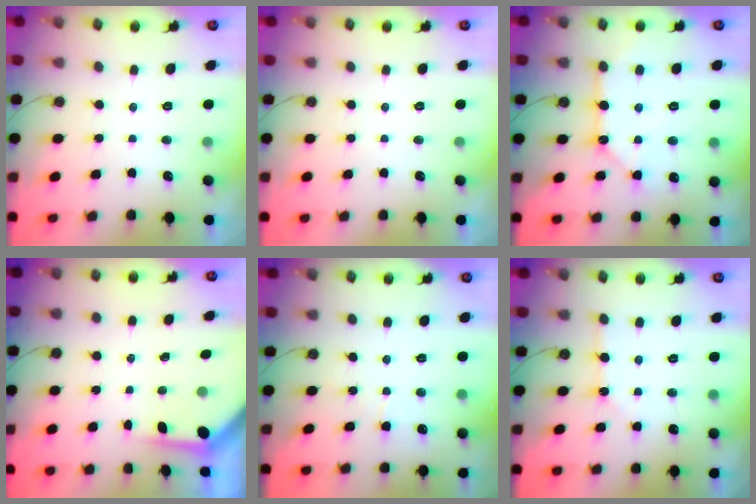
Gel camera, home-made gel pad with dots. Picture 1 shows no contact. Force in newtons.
{"total": 0.0}
{"total": 11.7, "press": 11.6, "slide": 1.2}
{"total": 3.7, "press": 3.7, "slide": 0.3}
{"total": 3.6, "press": 3.6, "slide": 0.6}
{"total": 1.3, "press": 1.3, "slide": 0.2}